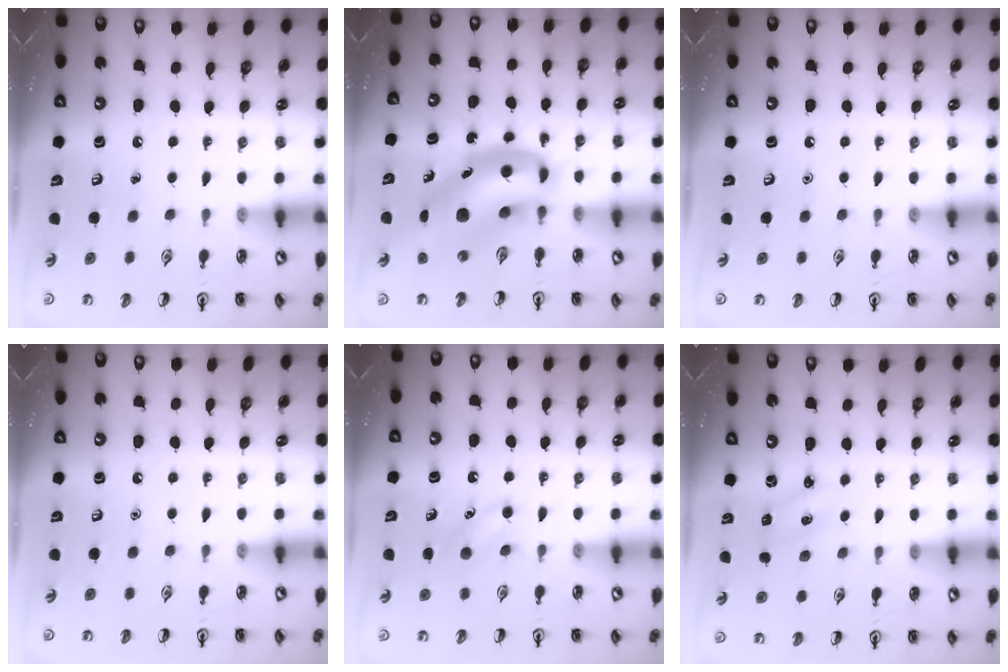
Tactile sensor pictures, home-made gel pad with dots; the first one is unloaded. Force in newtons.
{"total": 12.8, "press": 12.3, "slide": 3.8}
{"total": 0.0}
{"total": 0.0}
{"total": 4.7, "press": 4.5, "slide": 1.4}
{"total": 2.2, "press": 2.1, "slide": 0.8}